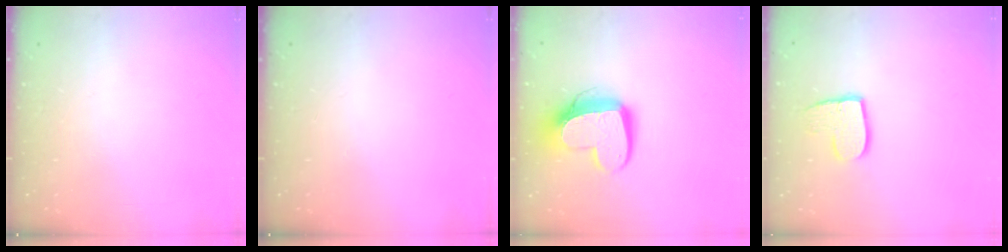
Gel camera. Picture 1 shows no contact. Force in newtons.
{"total": 0.0}
{"total": 14.1, "press": 14.0, "slide": 1.2}
{"total": 9.2, "press": 9.2, "slide": 0.6}